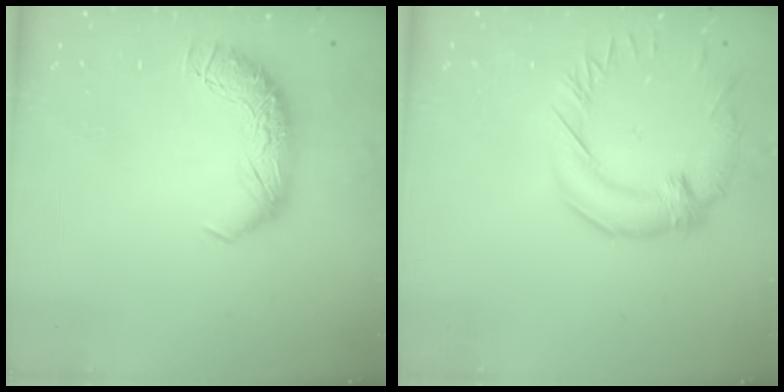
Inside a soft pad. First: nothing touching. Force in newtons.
{"total": 2.7, "press": 2.2, "slide": 1.5}